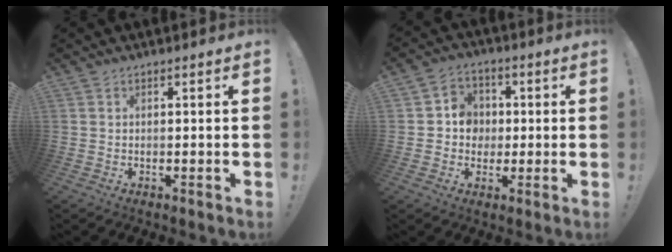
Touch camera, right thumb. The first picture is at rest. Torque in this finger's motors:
{"motor_torque": [-0.09, -0.21, 0.11, 0.11, 0.07]}